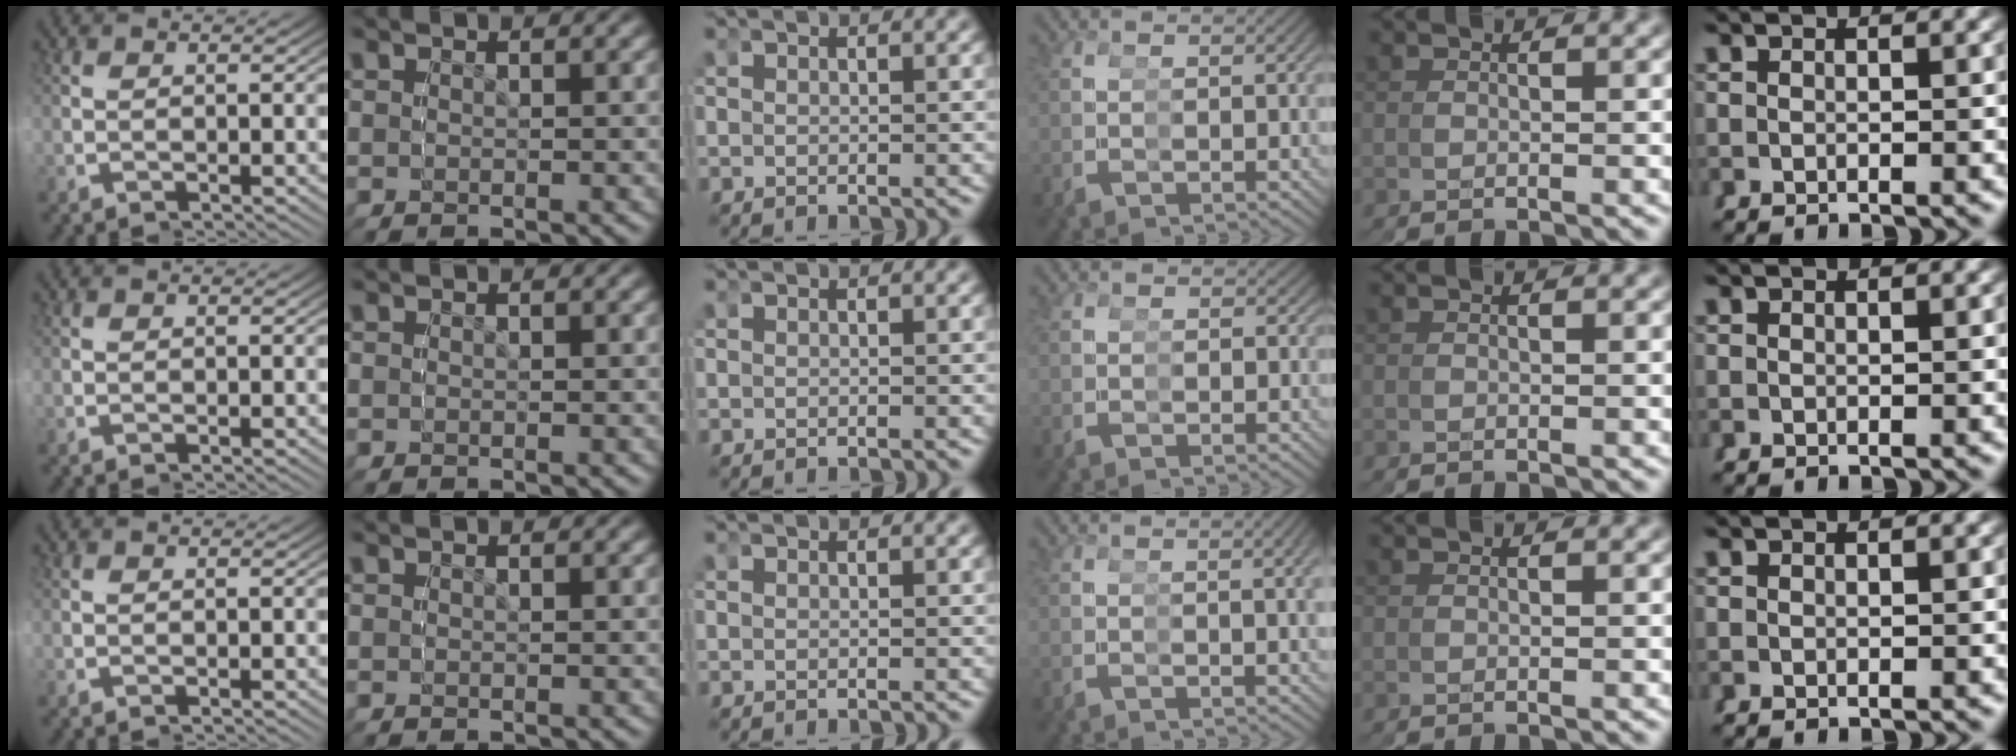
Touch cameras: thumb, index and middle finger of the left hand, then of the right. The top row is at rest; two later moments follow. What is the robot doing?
{"motion": "grasp_and_lifting", "object": "cup"}